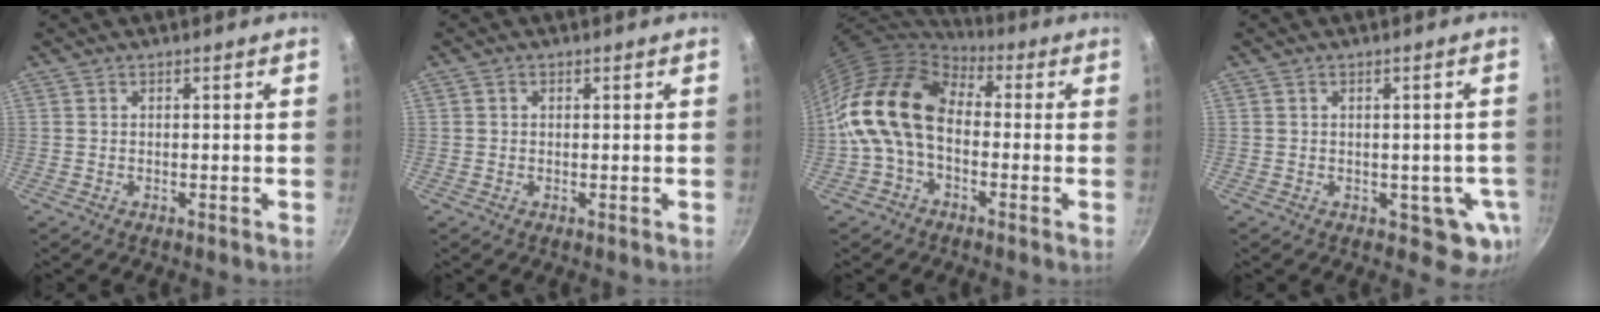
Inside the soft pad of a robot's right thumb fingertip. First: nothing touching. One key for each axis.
{"total": 0.8, "fx": 0.2, "fy": 0.7, "fz": 0.3, "tx": -0.004, "ty": 0.005, "tz": 0.002}
{"total": 15.3, "fx": -0.4, "fy": 10.4, "fz": 11.2, "tx": -0.185, "ty": 0.034, "tz": -0.026}
{"total": 5.8, "fx": -1.0, "fy": 4.0, "fz": 4.1, "tx": -0.020, "ty": 0.008, "tz": -0.007}